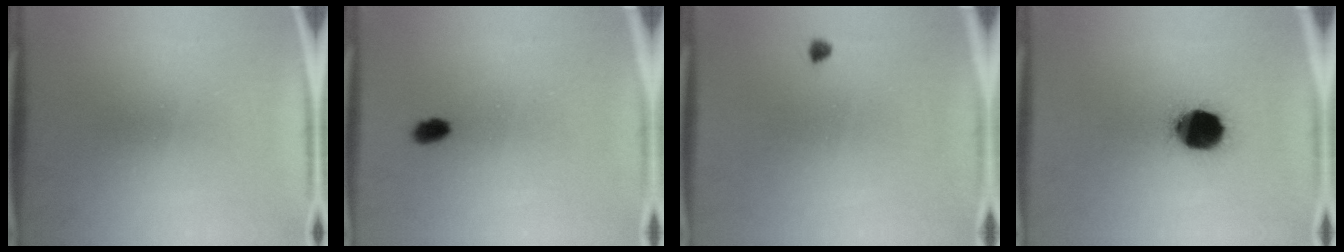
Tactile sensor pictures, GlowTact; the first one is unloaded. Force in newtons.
{"total": 2.3}
{"total": 1.0}
{"total": 13.4}